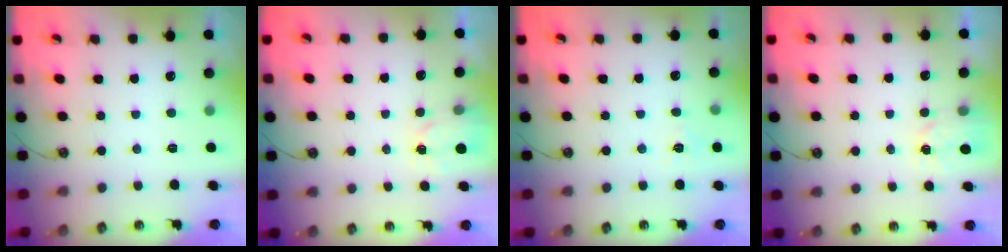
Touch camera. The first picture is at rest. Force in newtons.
{"total": 3.0, "press": 3.0, "slide": 0.4}
{"total": 7.0, "press": 7.0, "slide": 0.7}
{"total": 3.0, "press": 3.0, "slide": 0.3}